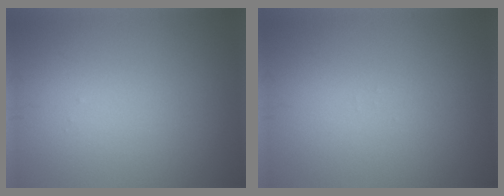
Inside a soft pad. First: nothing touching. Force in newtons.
{"total": 0.0}